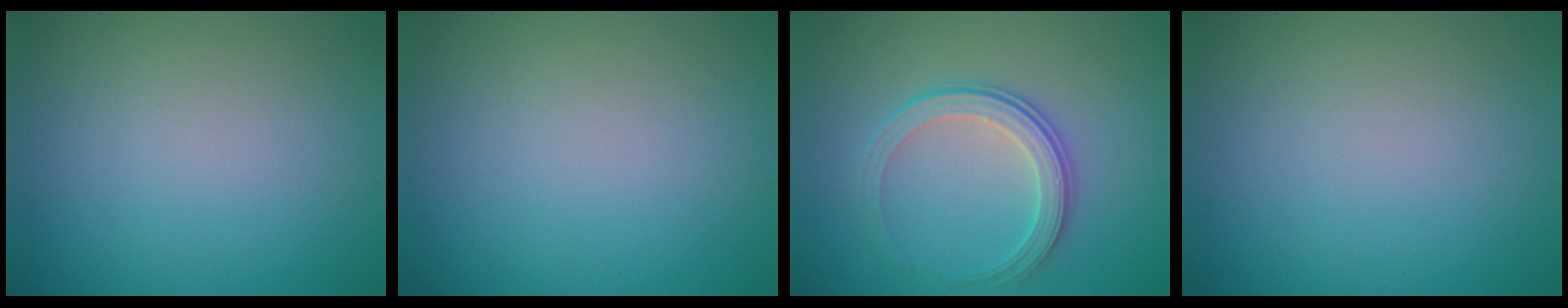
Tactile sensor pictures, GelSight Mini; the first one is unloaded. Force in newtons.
{"total": 0.0}
{"total": 3.3, "press": 2.8, "slide": 1.8}
{"total": 0.0}